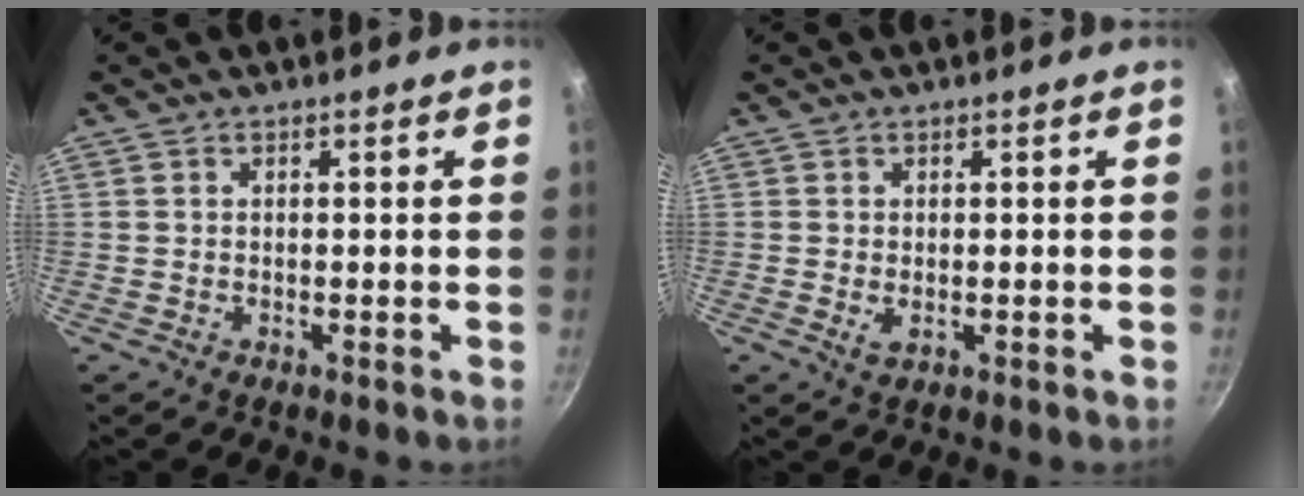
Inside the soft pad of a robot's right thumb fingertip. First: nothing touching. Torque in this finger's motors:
{"motor_torque": [-0.49, 0.24, -0.39, 0.43, 0.05]}